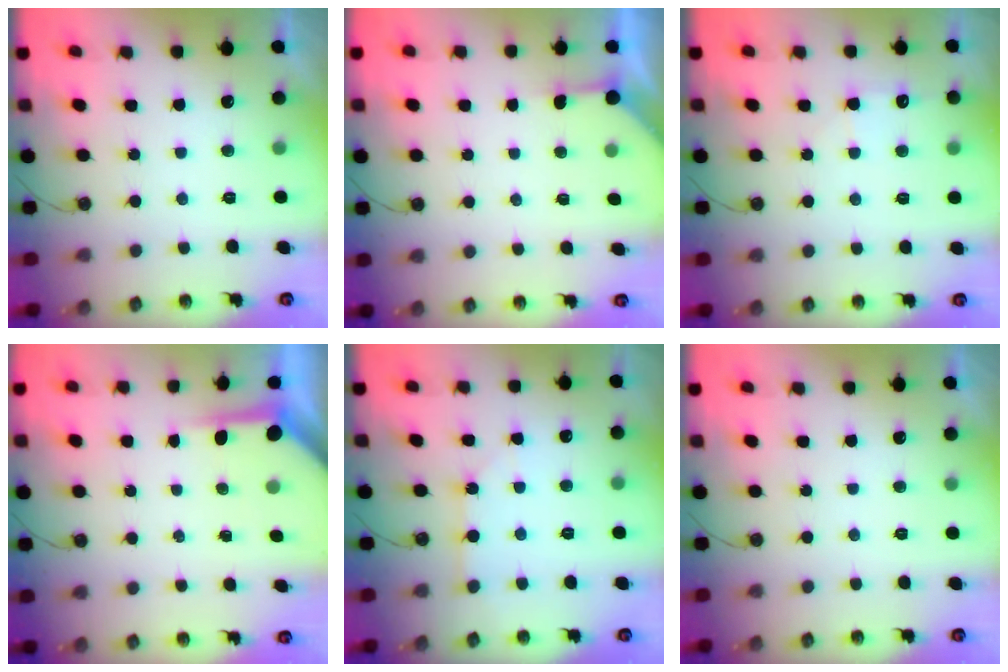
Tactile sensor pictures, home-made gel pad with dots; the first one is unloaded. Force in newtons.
{"total": 2.8, "press": 2.8, "slide": 0.4}
{"total": 5.5, "press": 5.4, "slide": 0.7}
{"total": 3.9, "press": 3.9, "slide": 0.5}
{"total": 1.8, "press": 1.8, "slide": 0.3}
{"total": 0.0}